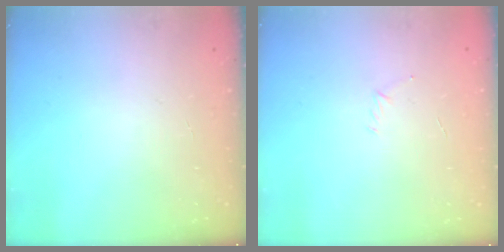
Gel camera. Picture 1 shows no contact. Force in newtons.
{"total": 2.9, "press": 2.8, "slide": 0.8}